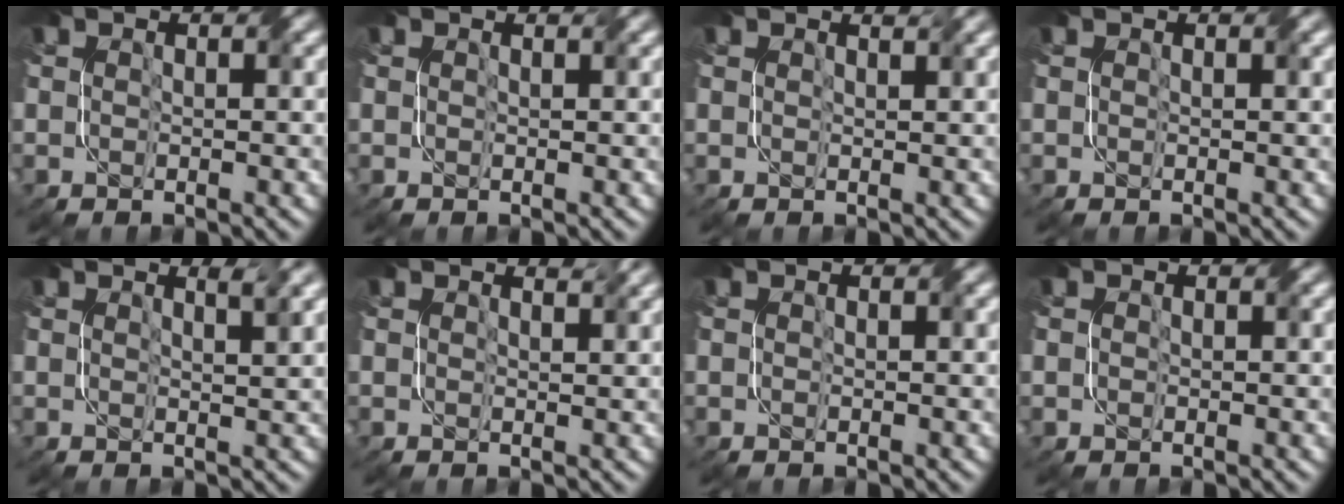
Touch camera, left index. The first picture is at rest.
{"total": 0.7, "force": [0.7, 0.0, 0.2], "torque": [-0.007, -0.004, 0.005]}
{"total": 0.9, "force": [0.9, 0.0, 0.2], "torque": [-0.008, -0.004, 0.009]}
{"total": 0.7, "force": [0.5, 0.1, 0.5], "torque": [-0.009, 0.001, 0.004]}
{"total": 2.0, "force": [1.3, 0.4, 1.5], "torque": [-0.015, 0.000, 0.014]}
{"total": 1.2, "force": [1.2, 0.1, 0.3], "torque": [-0.010, -0.004, 0.012]}
{"total": 0.0}
{"total": 0.5, "force": [0.1, 0.5, 0.1], "torque": [0.001, -0.004, 0.001]}